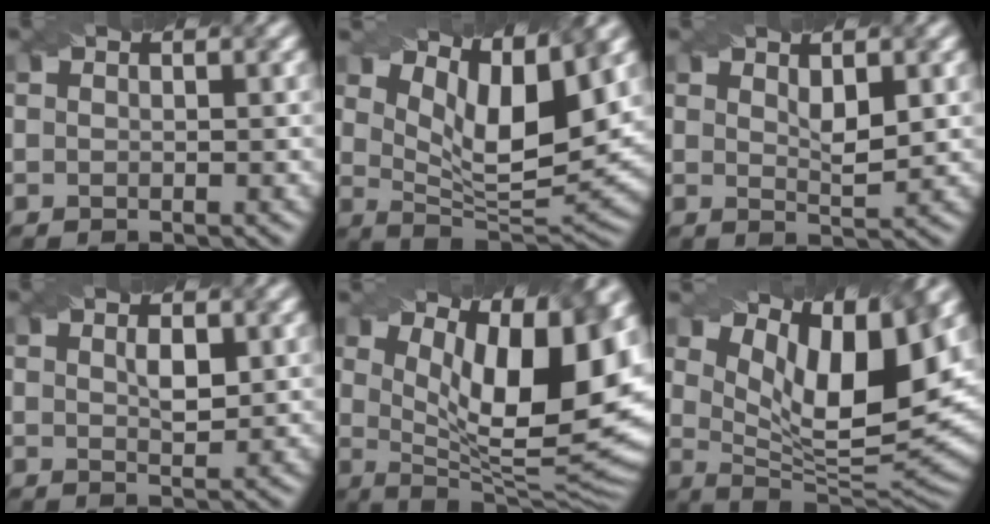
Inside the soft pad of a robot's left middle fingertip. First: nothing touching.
{"total": 8.7, "force": [4.4, 2.9, 7.0], "torque": [-0.122, -0.008, 0.078]}
{"total": 2.2, "force": [0.9, 0.7, 1.9], "torque": [-0.032, -0.002, 0.019]}
{"total": 1.8, "force": [0.8, 0.6, 1.5], "torque": [-0.028, 0.000, 0.016]}
{"total": 14.4, "force": [5.0, 4.9, 12.6], "torque": [-0.162, 0.000, 0.082]}
{"total": 11.2, "force": [5.2, 3.7, 9.2], "torque": [-0.155, -0.004, 0.095]}